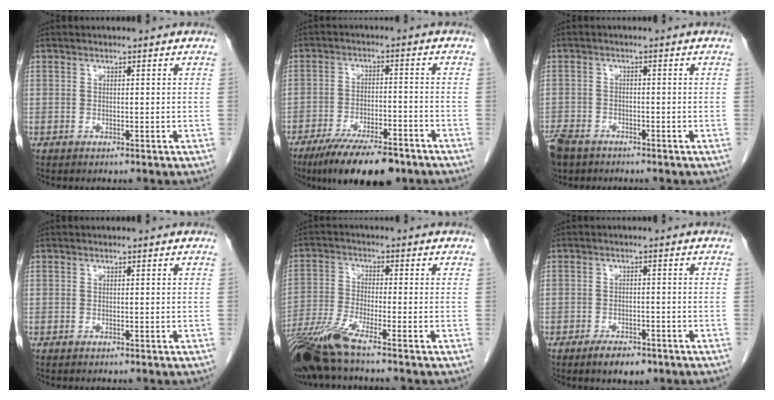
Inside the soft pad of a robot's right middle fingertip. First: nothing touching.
{"total": 13.0, "force": [-9.6, 3.5, 7.9], "torque": [-0.122, -0.016, -0.155]}
{"total": 8.3, "force": [-5.8, 4.8, 3.5], "torque": [-0.091, -0.010, -0.102]}
{"total": 0.0}
{"total": 8.7, "force": [-6.7, -0.6, 5.5], "torque": [-0.114, -0.032, -0.131]}
{"total": 4.1, "force": [-2.9, 1.7, 2.4], "torque": [-0.039, -0.001, -0.038]}